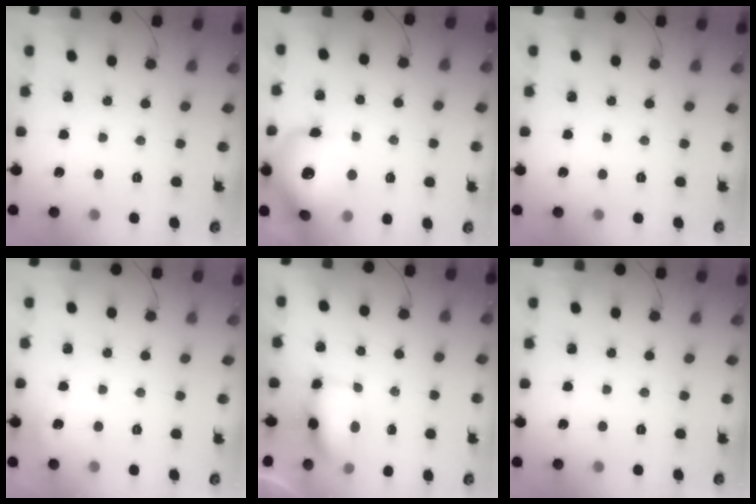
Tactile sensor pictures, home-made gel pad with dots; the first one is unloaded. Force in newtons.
{"total": 16.3, "press": 15.8, "slide": 3.8}
{"total": 0.0}
{"total": 3.7, "press": 3.4, "slide": 1.6}
{"total": 7.5, "press": 6.8, "slide": 3.2}
{"total": 0.0}